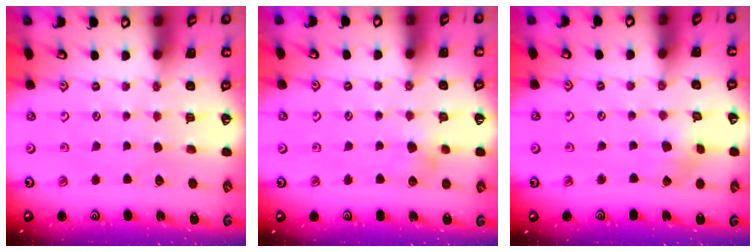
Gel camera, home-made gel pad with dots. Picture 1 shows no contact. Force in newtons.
{"total": 4.1, "press": 4.0, "slide": 1.0}
{"total": 1.9, "press": 1.9, "slide": 0.3}